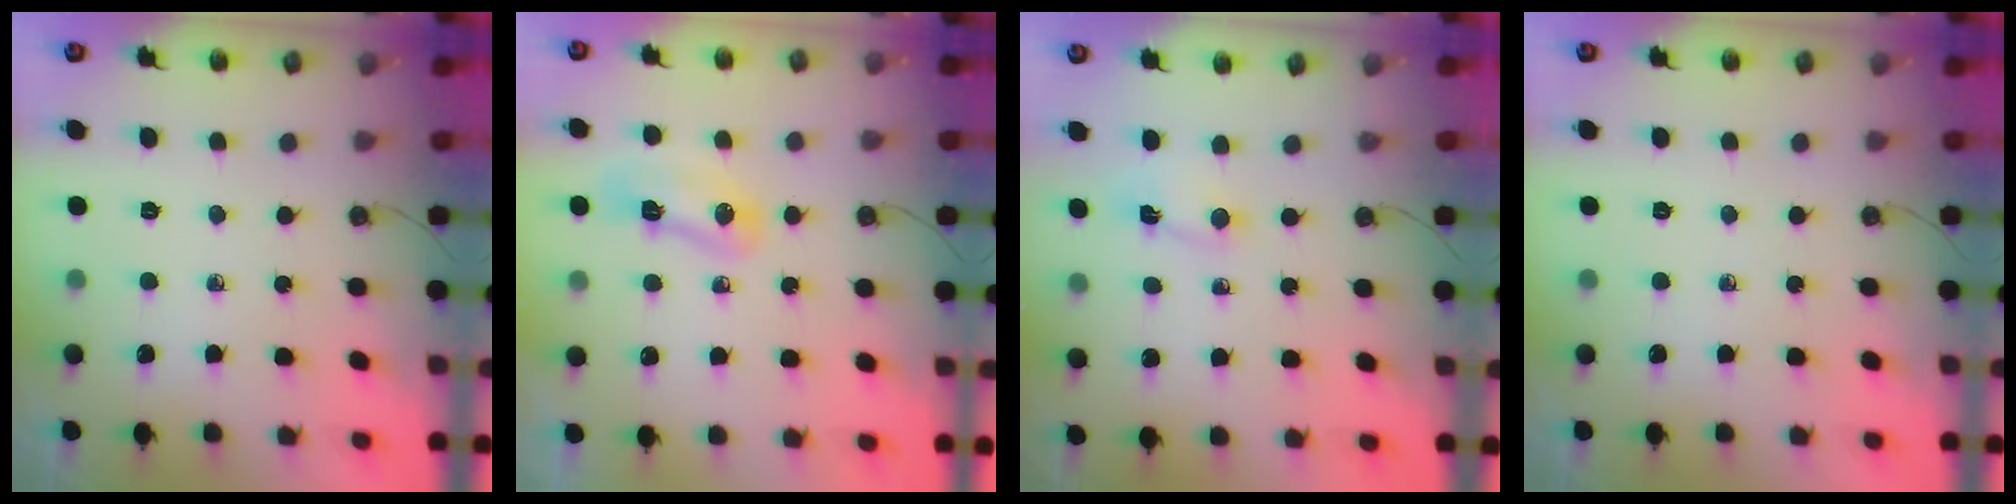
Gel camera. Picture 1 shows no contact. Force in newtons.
{"total": 7.8, "press": 7.8, "slide": 1.1}
{"total": 1.4, "press": 1.4, "slide": 0.1}
{"total": 0.0}